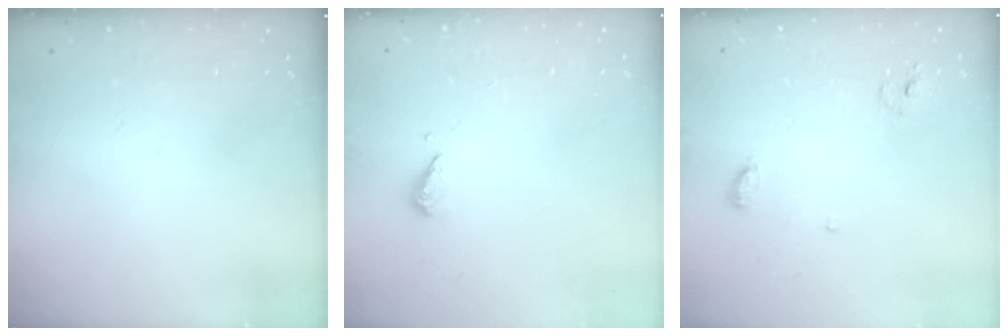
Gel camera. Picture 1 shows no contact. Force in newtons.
{"total": 4.4, "press": 4.4, "slide": 0.5}
{"total": 4.7, "press": 4.7, "slide": 0.5}